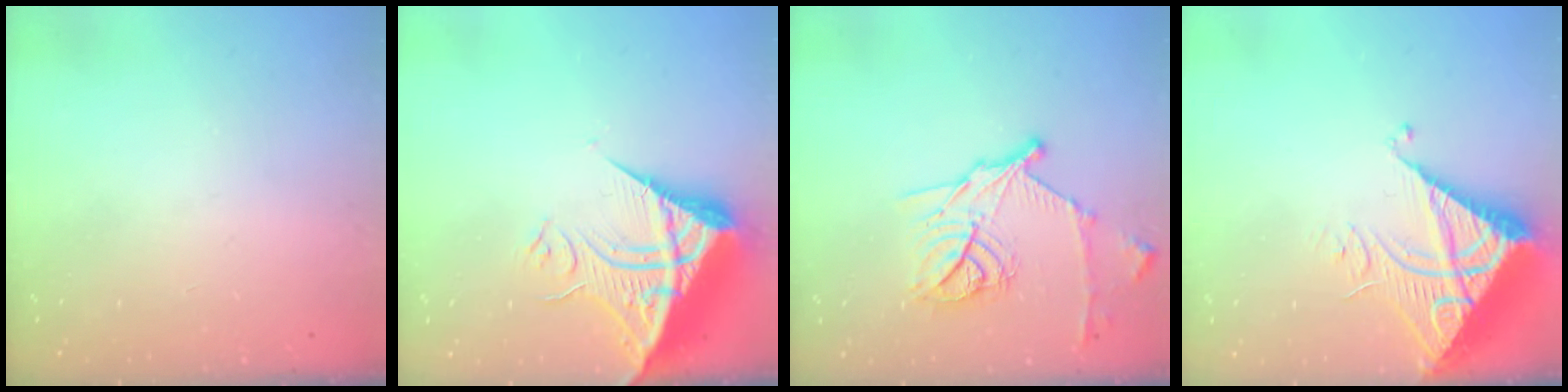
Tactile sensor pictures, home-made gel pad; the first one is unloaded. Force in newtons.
{"total": 13.2, "press": 13.1, "slide": 1.2}
{"total": 16.4, "press": 16.3, "slide": 1.0}
{"total": 9.8, "press": 9.8, "slide": 1.0}